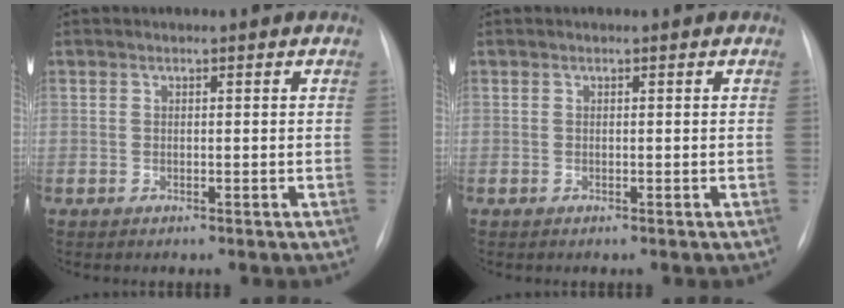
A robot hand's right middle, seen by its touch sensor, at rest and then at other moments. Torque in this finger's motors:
{"motor_torque": [0.19, -0.25, 0.02, 0.00]}